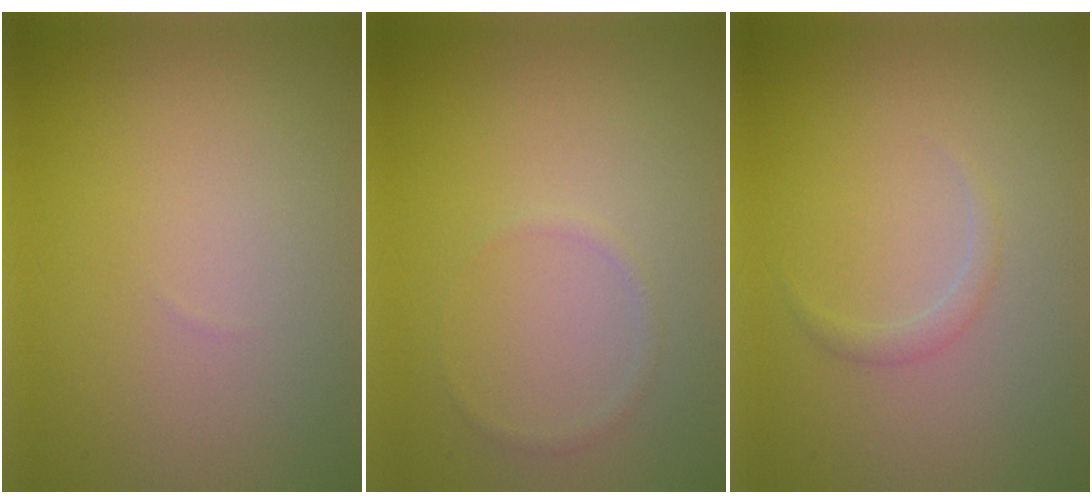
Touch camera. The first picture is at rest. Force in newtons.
{"total": 0.6, "press": 0.6, "slide": 0.1}
{"total": 0.9, "press": 0.9, "slide": 0.0}